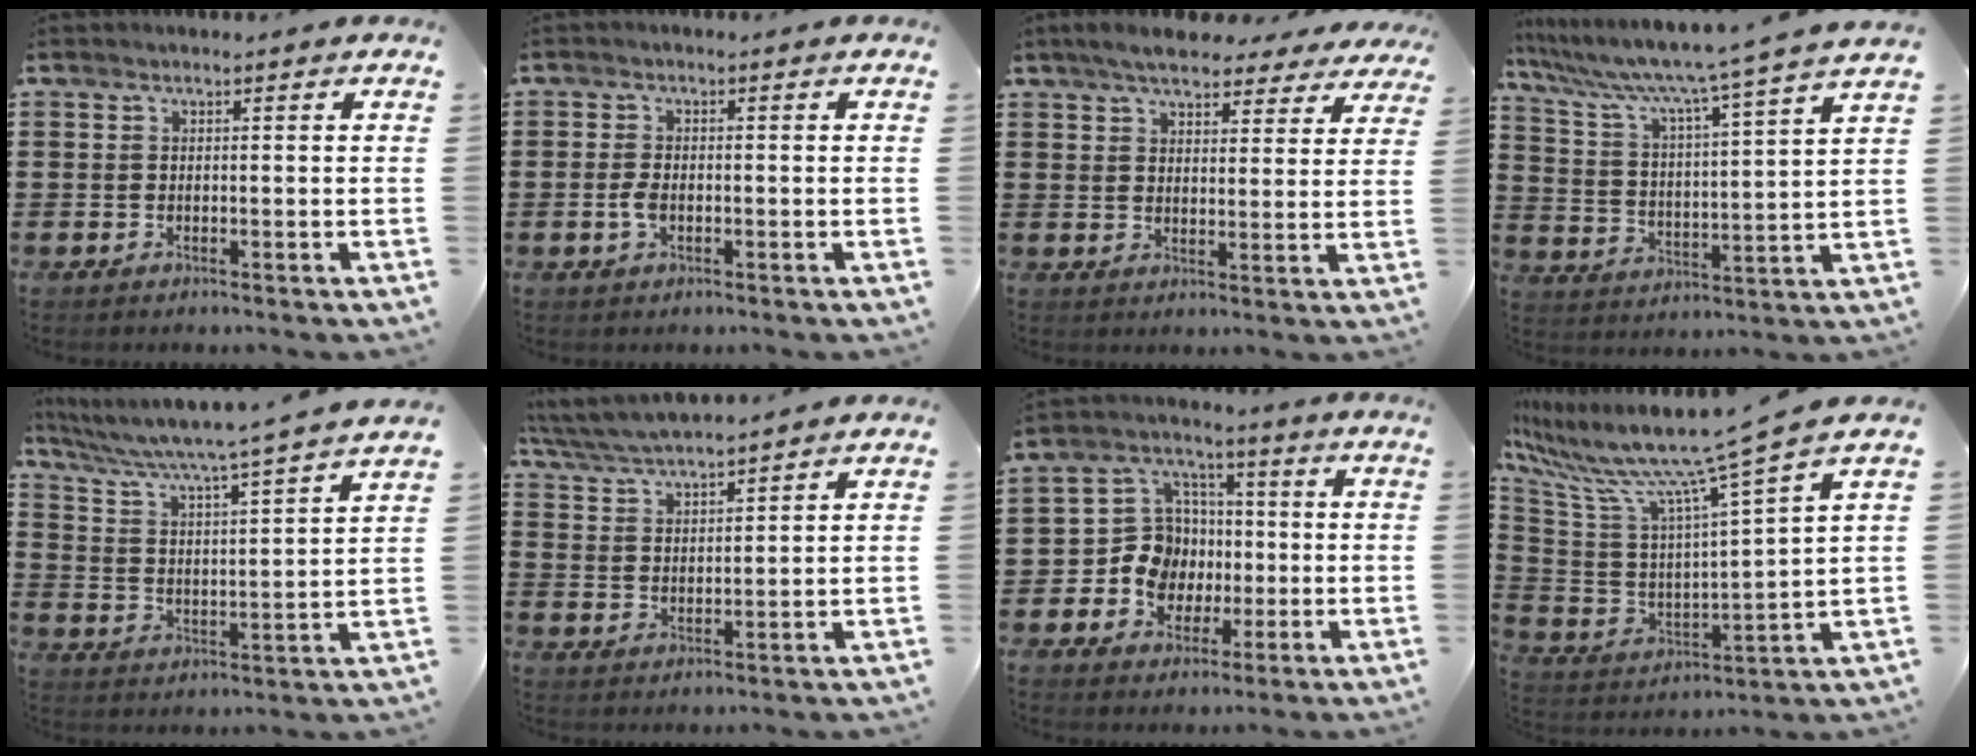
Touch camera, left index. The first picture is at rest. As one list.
[{"total": 2.5, "force": [-0.7, 1.2, 2.0], "torque": [-0.054, -0.004, -0.017]}, {"total": 5.8, "force": [5.3, 1.3, 2.1], "torque": [-0.053, -0.012, 0.095]}, {"total": 6.9, "force": [5.8, -1.0, 3.5], "torque": [-0.097, -0.055, 0.088]}, {"total": 4.8, "force": [4.2, -1.0, 2.2], "torque": [-0.066, -0.044, 0.059]}, {"total": 4.8, "force": [4.7, 0.2, 1.2], "torque": [-0.042, -0.020, 0.083]}, {"total": 9.5, "force": [-1.0, 8.9, 3.3], "torque": [-0.100, 0.015, -0.013]}, {"total": 11.2, "force": [9.4, -0.6, 6.2], "torque": [-0.161, -0.075, 0.149]}]